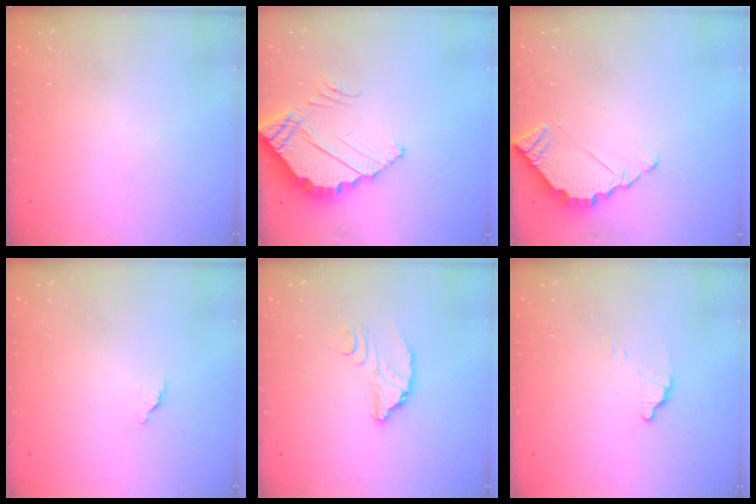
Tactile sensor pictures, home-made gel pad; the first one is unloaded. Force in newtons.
{"total": 3.8, "press": 3.8, "slide": 0.2}
{"total": 4.0, "press": 4.0, "slide": 0.3}
{"total": 1.5, "press": 1.5, "slide": 0.1}
{"total": 4.2, "press": 4.2, "slide": 0.2}
{"total": 2.5, "press": 2.5, "slide": 0.1}